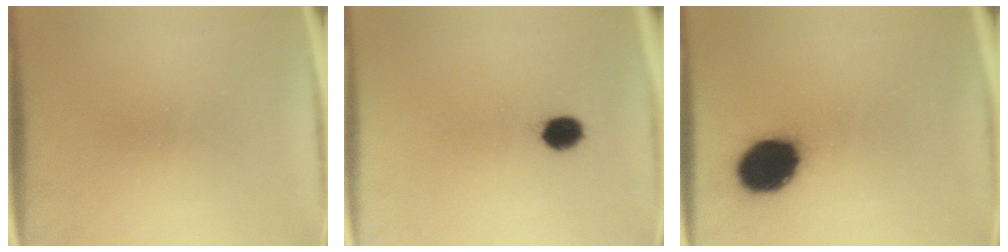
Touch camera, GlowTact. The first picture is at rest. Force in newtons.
{"total": 4.1}
{"total": 14.2}